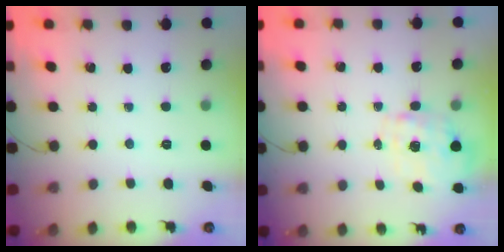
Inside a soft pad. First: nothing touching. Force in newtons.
{"total": 1.5, "press": 1.5, "slide": 0.5}